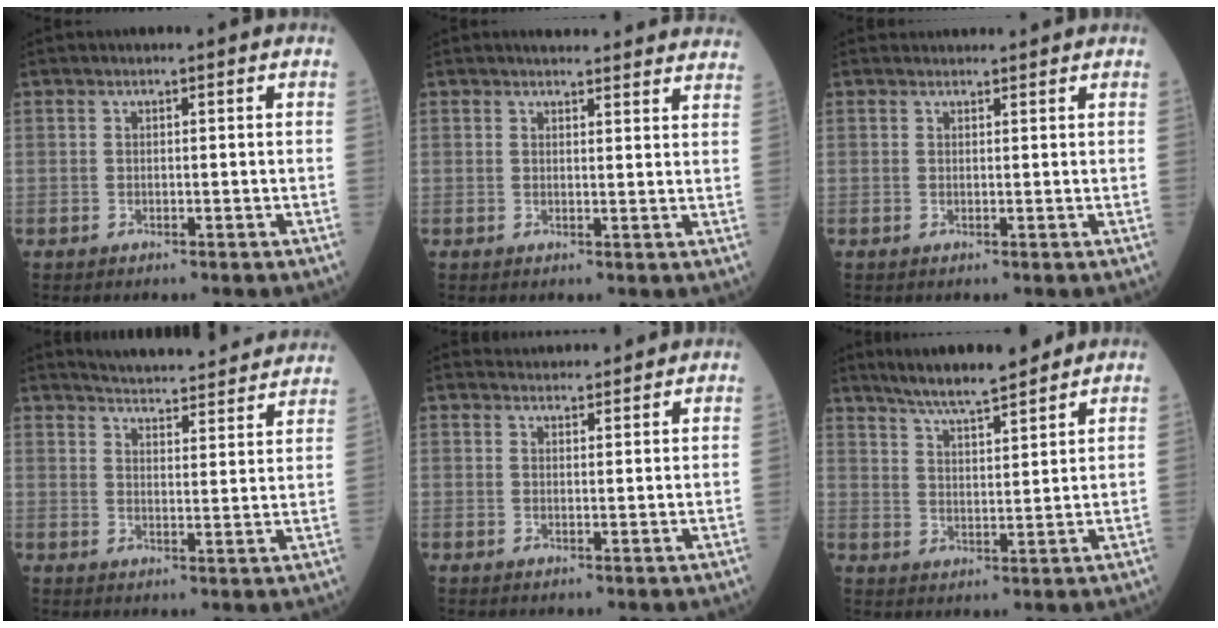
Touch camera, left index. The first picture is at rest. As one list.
[{"total": 16.2, "force": [15.4, 1.8, 4.6], "torque": [-0.043, -0.004, 0.170]}, {"total": 2.7, "force": [2.7, 0.2, 0.2], "torque": [-0.006, 0.024, 0.041]}, {"total": 20.9, "force": [19.9, 2.0, 6.1], "torque": [-0.084, -0.021, 0.245]}, {"total": 4.5, "force": [4.5, 0.4, 0.3], "torque": [-0.012, 0.024, 0.065]}, {"total": 10.1, "force": [8.8, 0.9, 5.0], "torque": [-0.083, 0.014, 0.147]}]